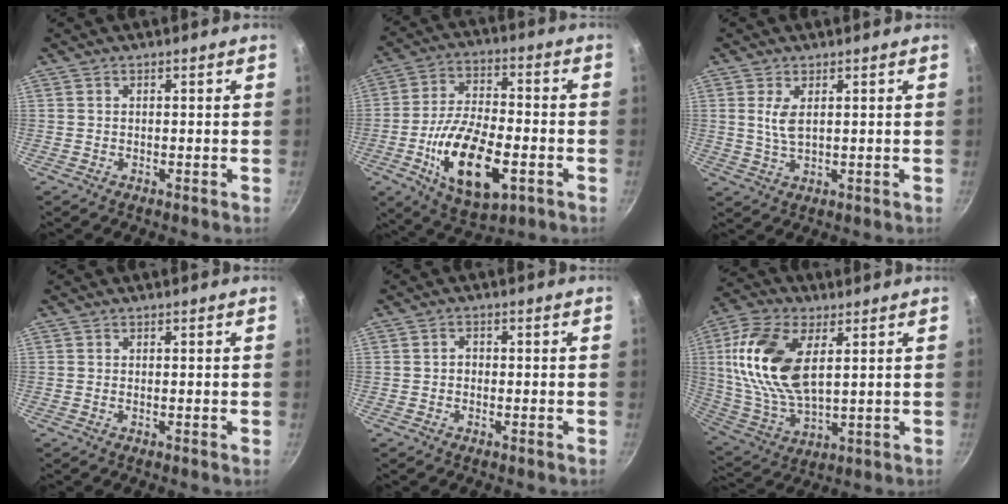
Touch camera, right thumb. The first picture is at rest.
{"total": 18.2, "force": [-5.7, 8.5, 15.0], "torque": [-0.261, 0.018, -0.095]}
{"total": 4.1, "force": [1.1, 1.9, 3.4], "torque": [-0.067, -0.010, 0.025]}
{"total": 0.0}
{"total": 1.4, "force": [-0.3, 1.2, 0.7], "torque": [-0.008, 0.007, -0.006]}
{"total": 18.5, "force": [4.7, 9.8, 14.9], "torque": [-0.290, -0.008, 0.096]}